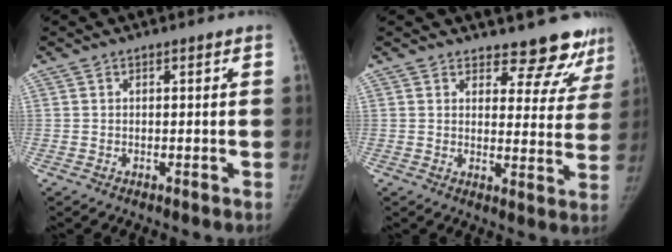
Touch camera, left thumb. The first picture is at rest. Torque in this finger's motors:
{"motor_torque": [-0.04, 0.16, 0.27, 0.13, -0.05]}